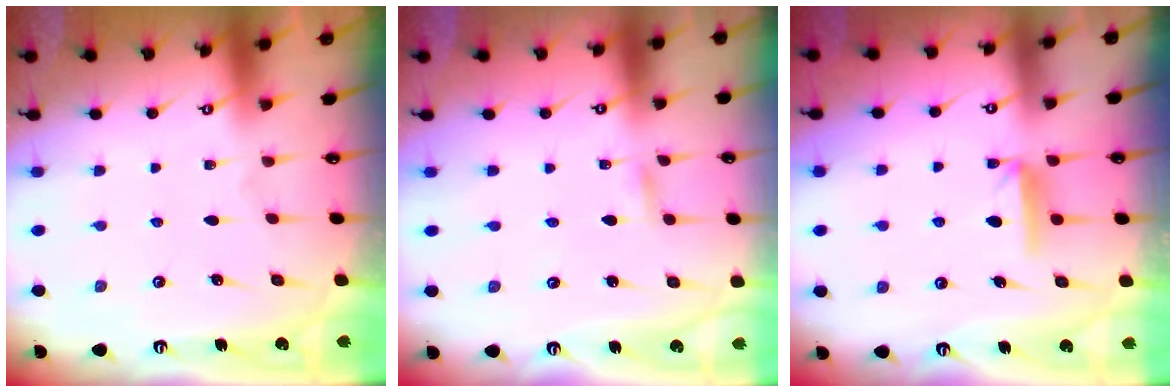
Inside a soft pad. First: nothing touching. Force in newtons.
{"total": 1.4, "press": 1.4, "slide": 0.0}
{"total": 6.8, "press": 6.8, "slide": 0.3}